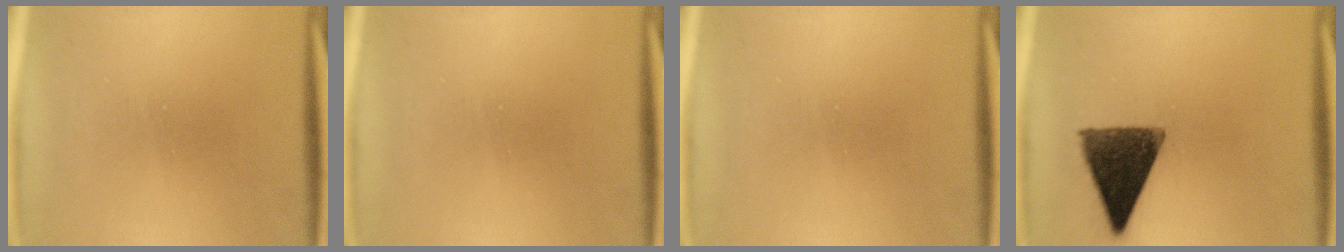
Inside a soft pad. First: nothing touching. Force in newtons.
{"total": 0.0}
{"total": 0.0}
{"total": 12.4}